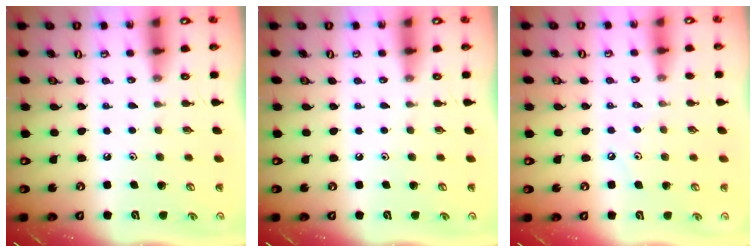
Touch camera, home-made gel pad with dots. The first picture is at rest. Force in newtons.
{"total": 0.0}
{"total": 3.5, "press": 3.5, "slide": 0.4}